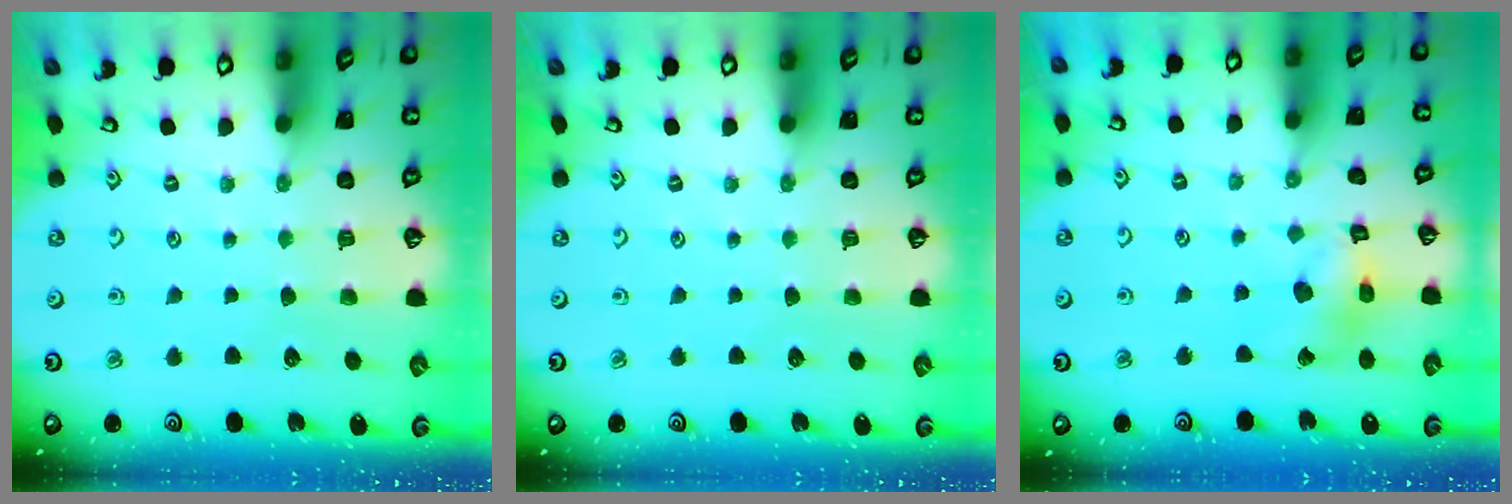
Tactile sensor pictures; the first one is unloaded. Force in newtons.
{"total": 0.0}
{"total": 9.6, "press": 9.5, "slide": 1.1}